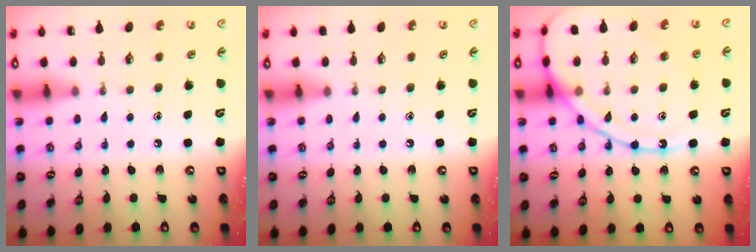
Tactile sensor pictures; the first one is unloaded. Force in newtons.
{"total": 0.0}
{"total": 15.3, "press": 15.3, "slide": 1.5}